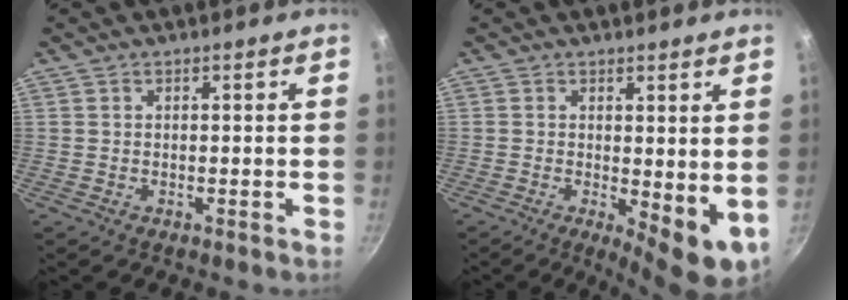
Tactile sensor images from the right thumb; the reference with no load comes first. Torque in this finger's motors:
{"motor_torque": [-0.12, 0.45, 0.14, -0.47, 0.17]}